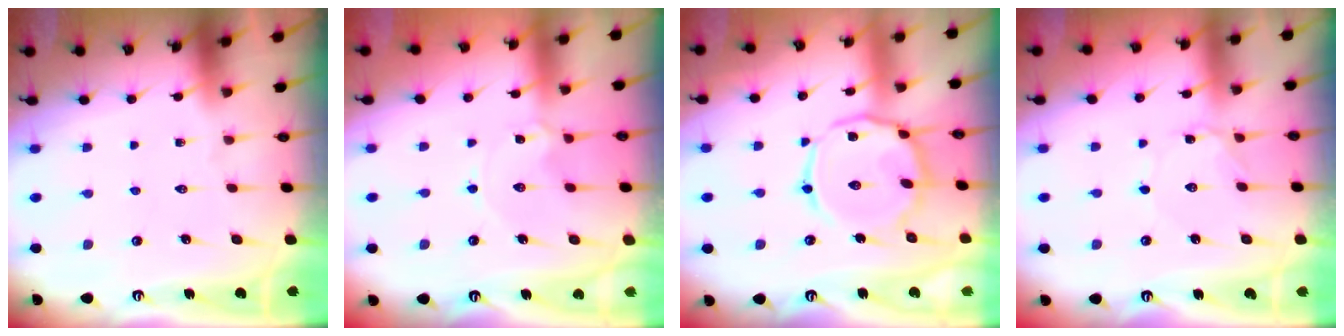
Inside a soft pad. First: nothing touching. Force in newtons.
{"total": 1.8, "press": 1.8, "slide": 0.3}
{"total": 13.6, "press": 13.5, "slide": 1.1}
{"total": 1.1, "press": 1.1, "slide": 0.1}